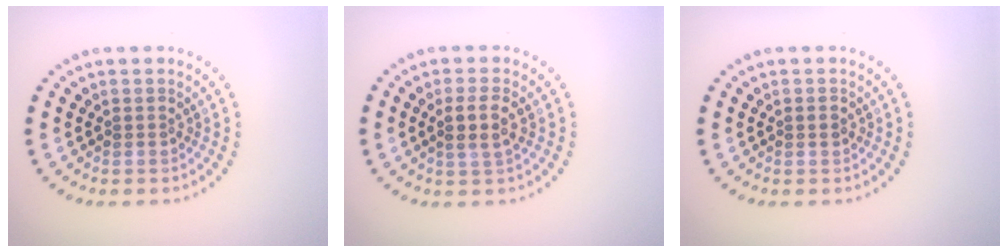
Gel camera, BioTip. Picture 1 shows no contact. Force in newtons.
{"total": 2.1, "press": 2.0, "slide": 0.7}
{"total": 0.8, "press": 0.8, "slide": 0.1}